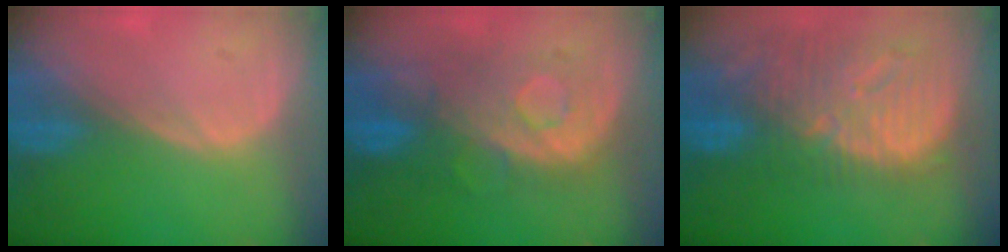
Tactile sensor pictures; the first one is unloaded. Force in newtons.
{"total": 9.1, "press": 8.6, "slide": 3.0}
{"total": 13.2, "press": 11.5, "slide": 6.5}